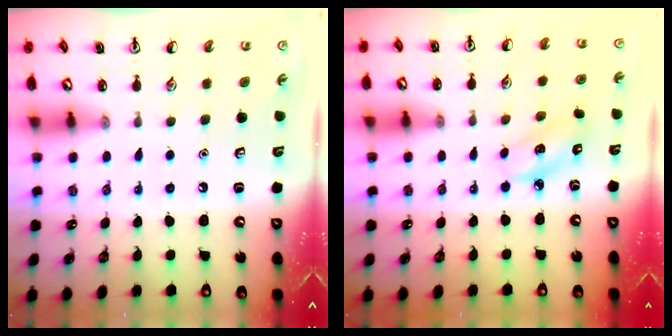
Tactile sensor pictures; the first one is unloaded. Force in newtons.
{"total": 3.3, "press": 3.2, "slide": 0.5}